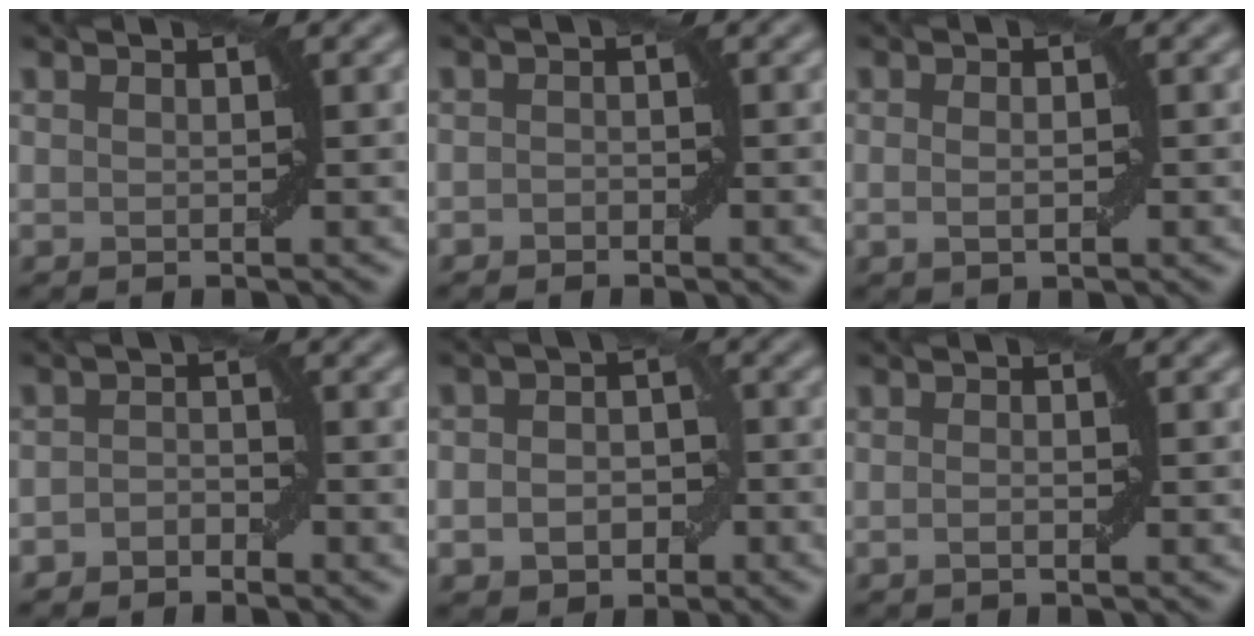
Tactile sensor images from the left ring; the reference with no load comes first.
{"total": 0.8, "force": [-0.6, 0.5, 0.3], "torque": [-0.006, 0.003, -0.010]}
{"total": 1.7, "force": [-0.2, 0.9, 1.5], "torque": [-0.025, 0.001, -0.003]}
{"total": 1.6, "force": [-1.3, 0.8, 0.5], "torque": [-0.008, 0.008, -0.026]}
{"total": 5.0, "force": [-1.5, 3.8, 2.9], "torque": [-0.015, -0.003, -0.030]}
{"total": 0.8, "force": [-0.3, 0.2, 0.8], "torque": [-0.014, 0.001, -0.006]}